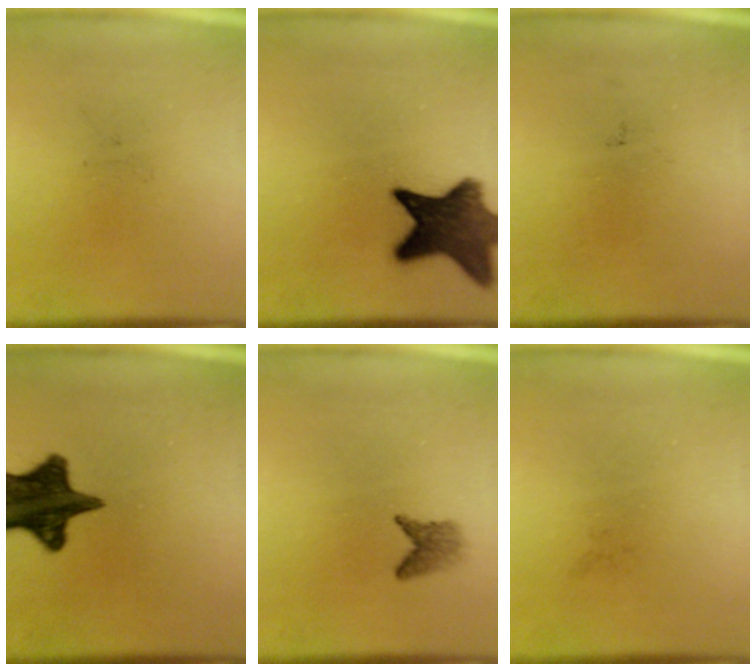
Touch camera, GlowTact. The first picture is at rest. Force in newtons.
{"total": 12.2}
{"total": 0.0}
{"total": 14.0}
{"total": 1.9}
{"total": 0.0}